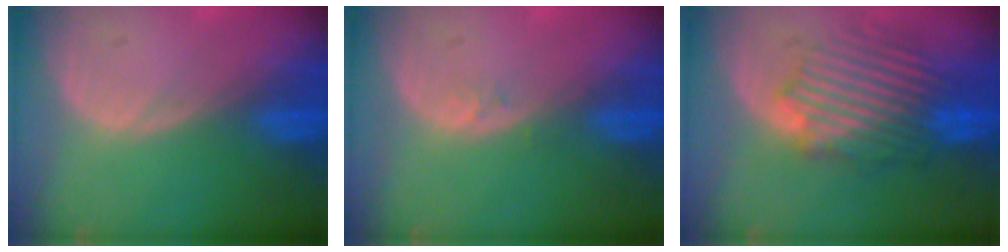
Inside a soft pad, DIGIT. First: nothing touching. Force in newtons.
{"total": 0.8, "press": 0.6, "slide": 0.5}
{"total": 8.9, "press": 8.8, "slide": 1.5}